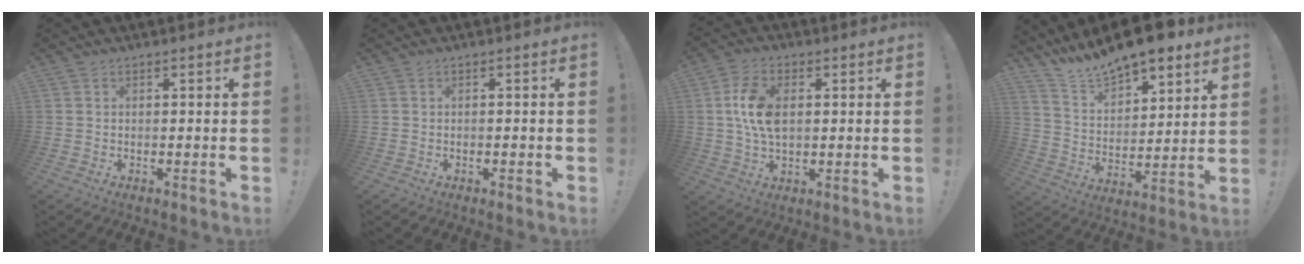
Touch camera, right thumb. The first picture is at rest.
{"total": 0.6, "force": [-0.2, 0.1, -0.5], "torque": [0.000, 0.003, -0.002]}
{"total": 10.5, "force": [1.3, 6.5, 8.1], "torque": [-0.163, 0.002, 0.023]}
{"total": 13.1, "force": [12.0, 3.3, 4.1], "torque": [-0.101, -0.094, 0.214]}